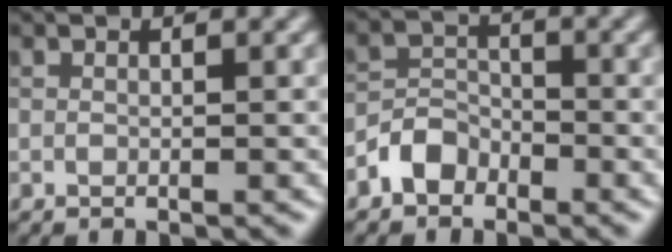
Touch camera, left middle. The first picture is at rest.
{"total": 2.7, "force": [-1.8, 1.8, 0.8], "torque": [-0.007, 0.013, -0.040]}